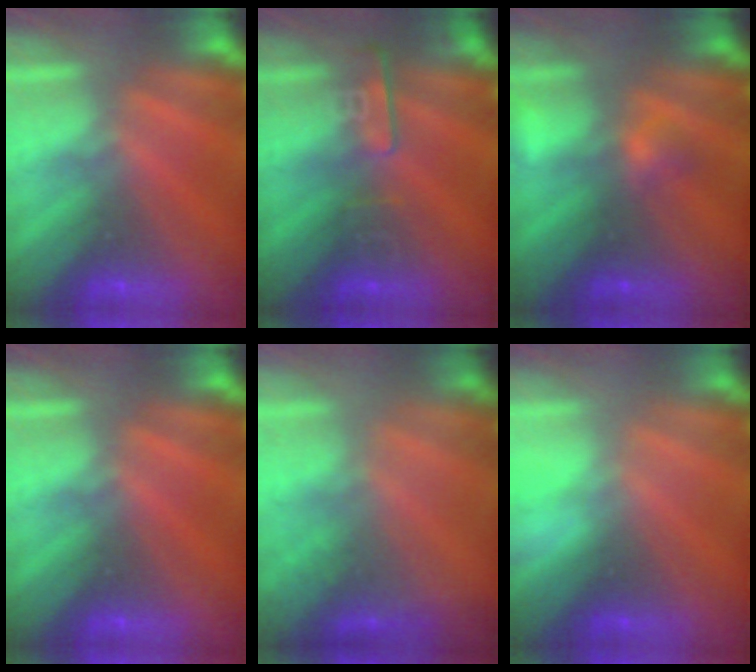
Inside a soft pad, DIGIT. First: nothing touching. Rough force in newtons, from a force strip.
{"total": 2.4}
{"total": 2.3}
{"total": 0.0}
{"total": 1.4}
{"total": 2.7}